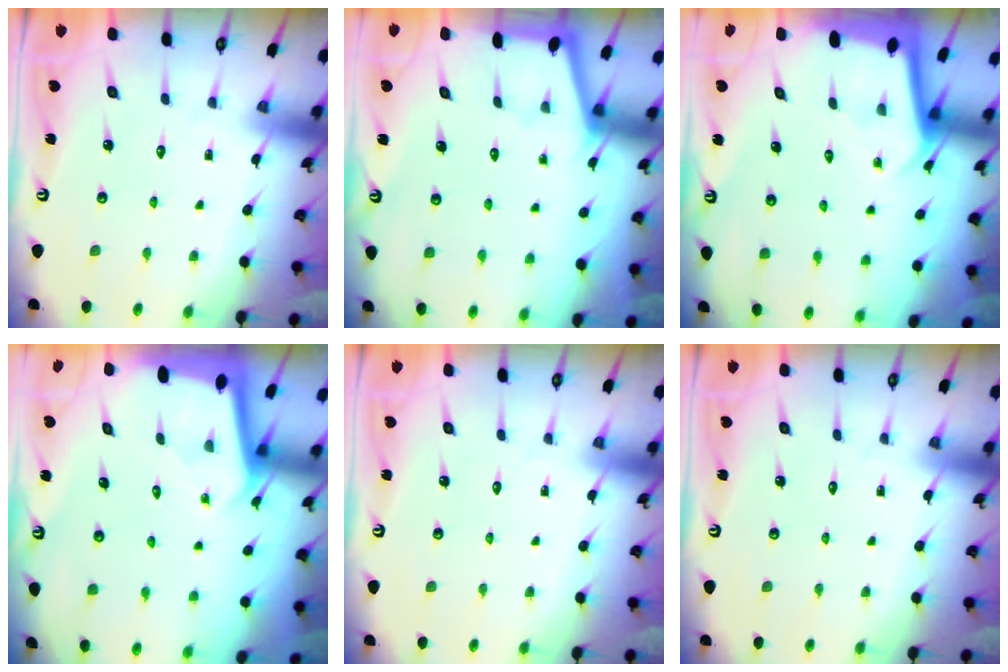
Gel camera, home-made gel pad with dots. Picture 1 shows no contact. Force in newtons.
{"total": 1.4, "press": 1.3, "slide": 0.3}
{"total": 2.3, "press": 2.3, "slide": 0.1}
{"total": 1.9, "press": 1.9, "slide": 0.1}
{"total": 0.0}
{"total": 0.0}